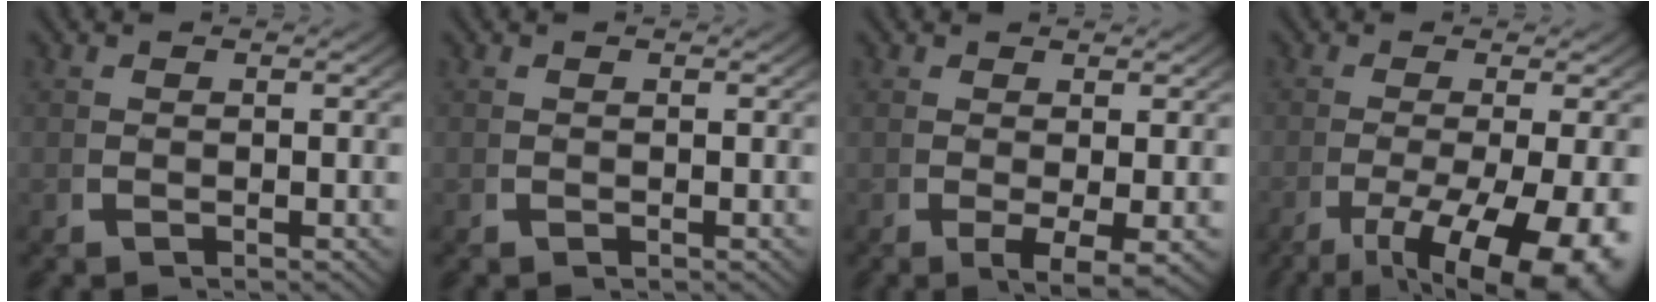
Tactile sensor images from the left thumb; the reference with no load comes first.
{"total": 0.0}
{"total": 3.5, "force": [-0.8, 1.0, 3.2], "torque": [-0.060, -0.018, -0.004]}
{"total": 10.3, "force": [-3.8, 5.0, 8.1], "torque": [-0.141, -0.040, -0.038]}